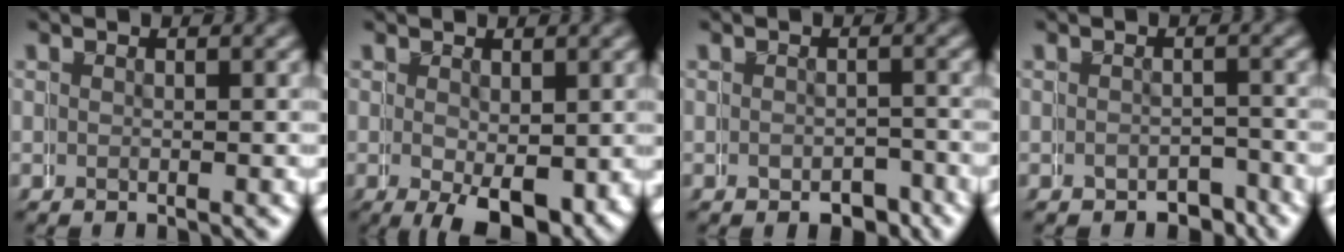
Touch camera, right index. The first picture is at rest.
{"total": 5.2, "force": [-1.5, 2.0, 4.5], "torque": [-0.080, -0.022, -0.011]}
{"total": 2.6, "force": [-2.1, 1.5, 0.4], "torque": [0.001, -0.002, -0.036]}
{"total": 2.1, "force": [-1.7, 1.2, -0.4], "torque": [0.013, 0.001, -0.033]}